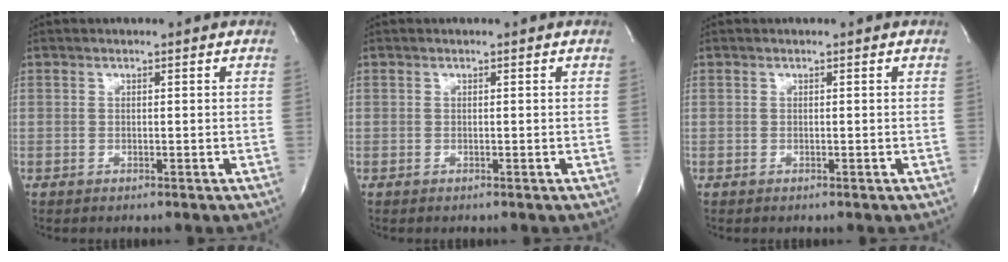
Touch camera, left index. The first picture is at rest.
{"total": 0.0}
{"total": 0.0}